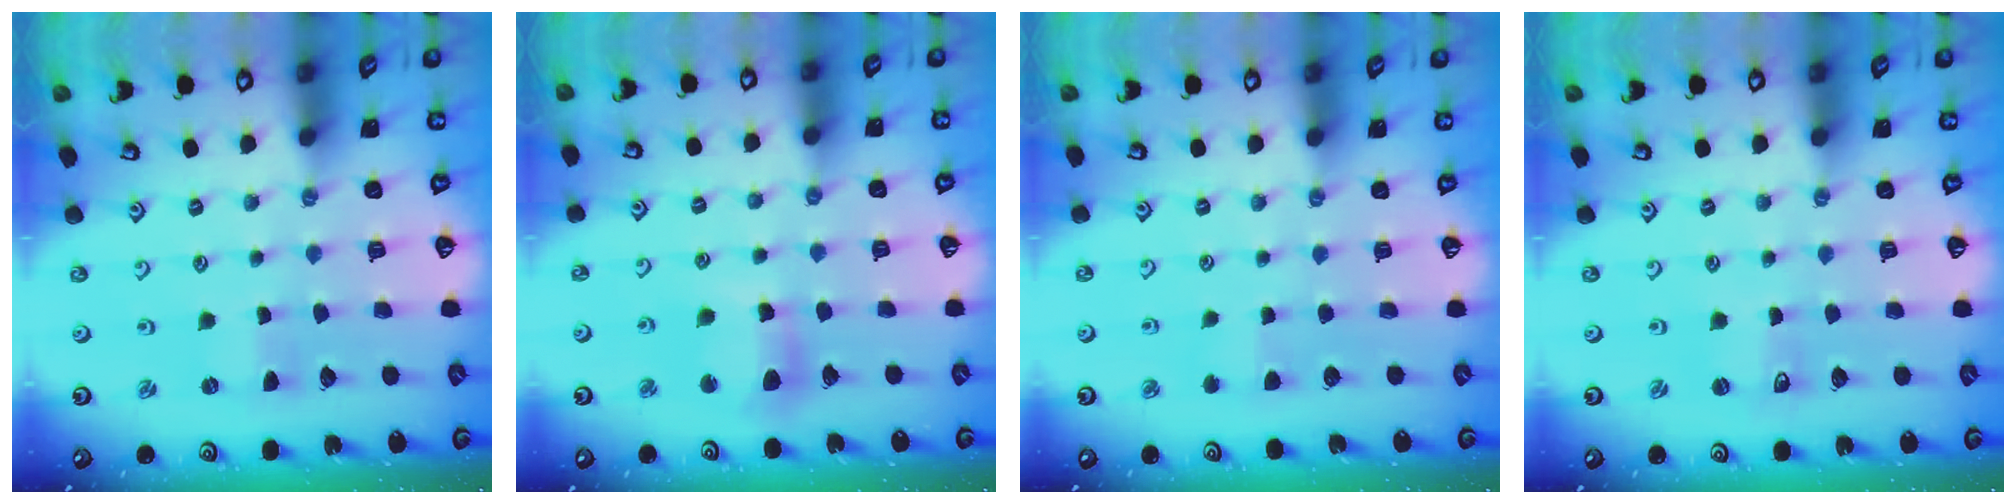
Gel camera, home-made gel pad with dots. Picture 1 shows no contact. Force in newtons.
{"total": 9.5, "press": 9.4, "slide": 1.4}
{"total": 2.9, "press": 2.8, "slide": 0.4}
{"total": 1.5, "press": 1.5, "slide": 0.1}